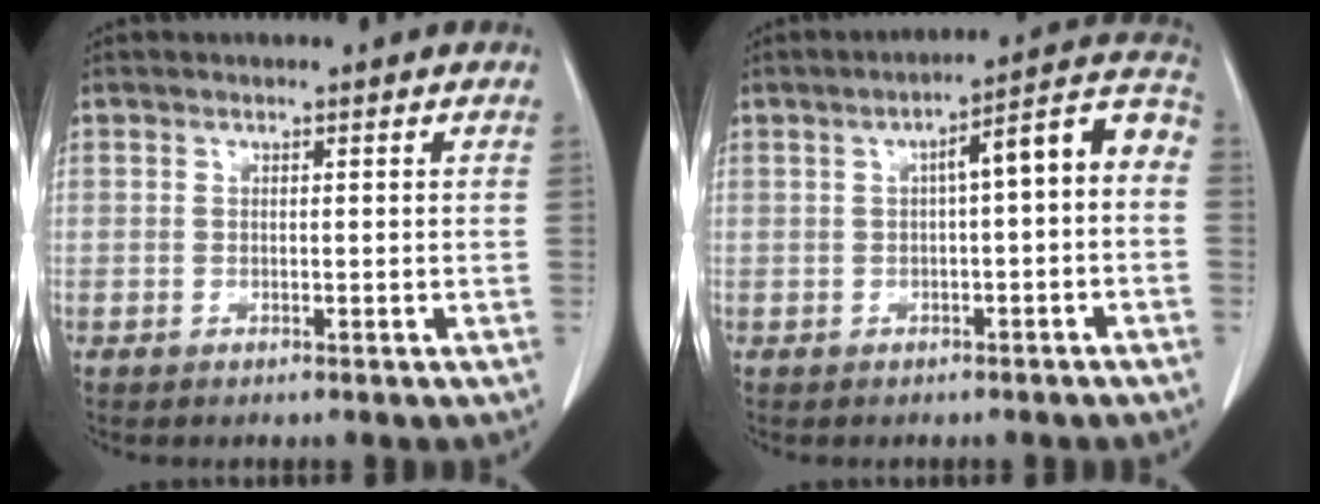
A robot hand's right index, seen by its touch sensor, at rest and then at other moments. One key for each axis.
{"total": 8.5, "fx": 0.2, "fy": 1.6, "fz": 8.3, "tx": -0.108, "ty": 0.039, "tz": -0.003}